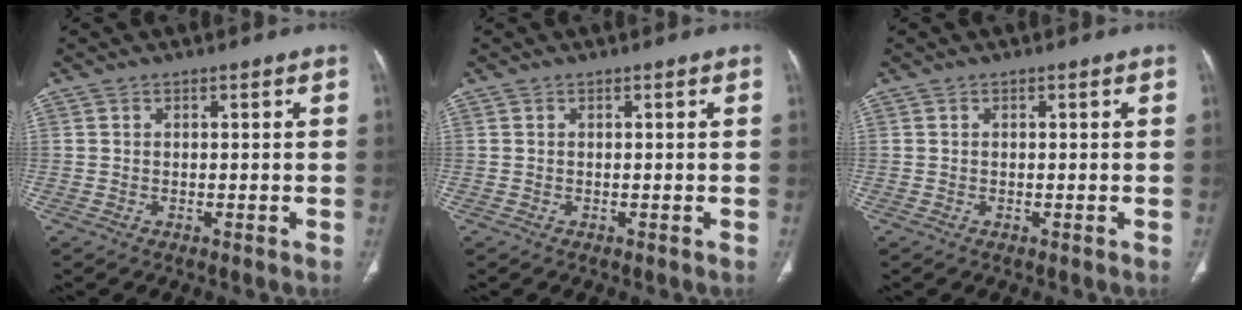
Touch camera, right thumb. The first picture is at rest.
{"total": 0.0}
{"total": 0.0}